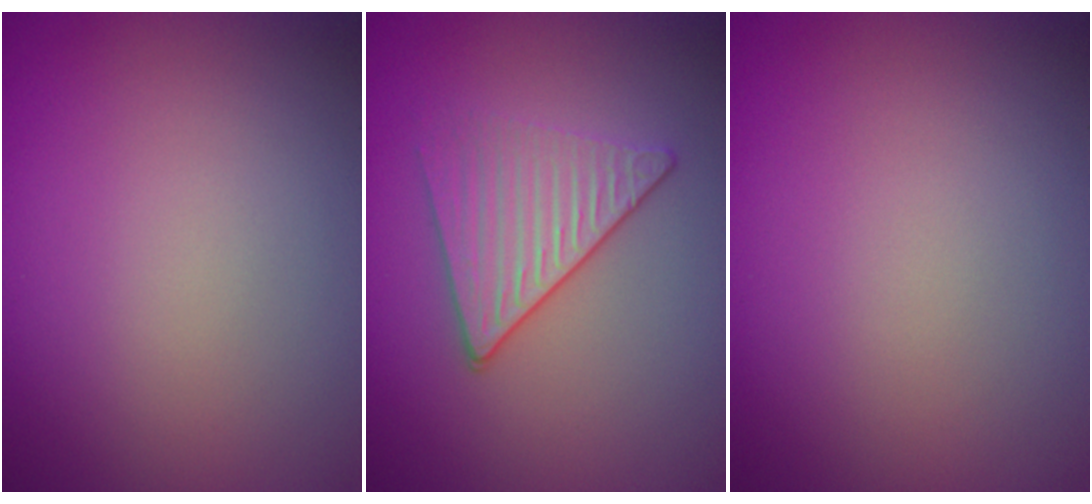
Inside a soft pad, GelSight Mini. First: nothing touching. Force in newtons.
{"total": 3.3, "press": 3.1, "slide": 1.1}
{"total": 0.0}